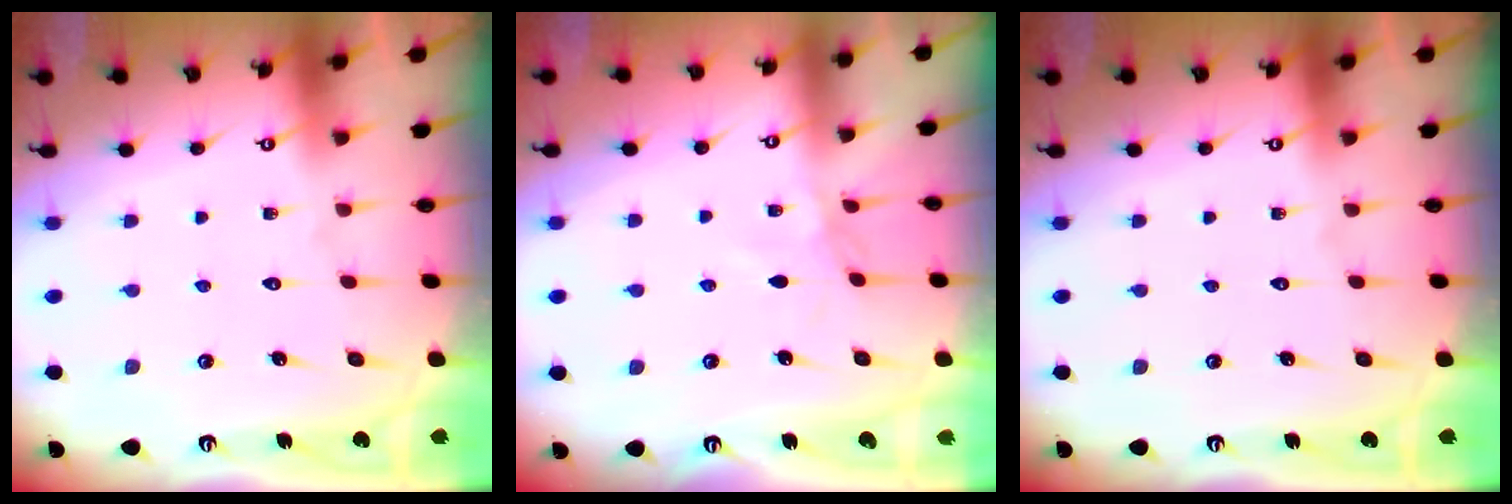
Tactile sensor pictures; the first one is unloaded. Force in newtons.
{"total": 2.2, "press": 2.2, "slide": 0.4}
{"total": 0.0}